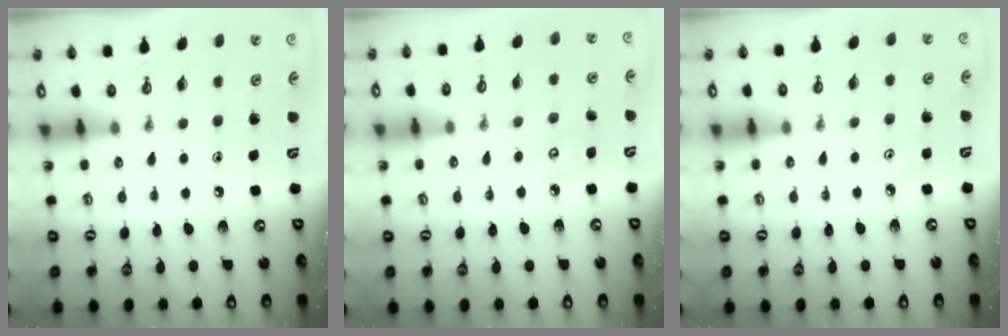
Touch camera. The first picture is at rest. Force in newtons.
{"total": 4.9, "press": 4.9, "slide": 0.6}
{"total": 2.9, "press": 2.9, "slide": 0.3}